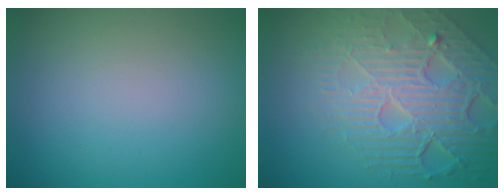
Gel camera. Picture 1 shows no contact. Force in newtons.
{"total": 8.5, "press": 5.8, "slide": 6.2}